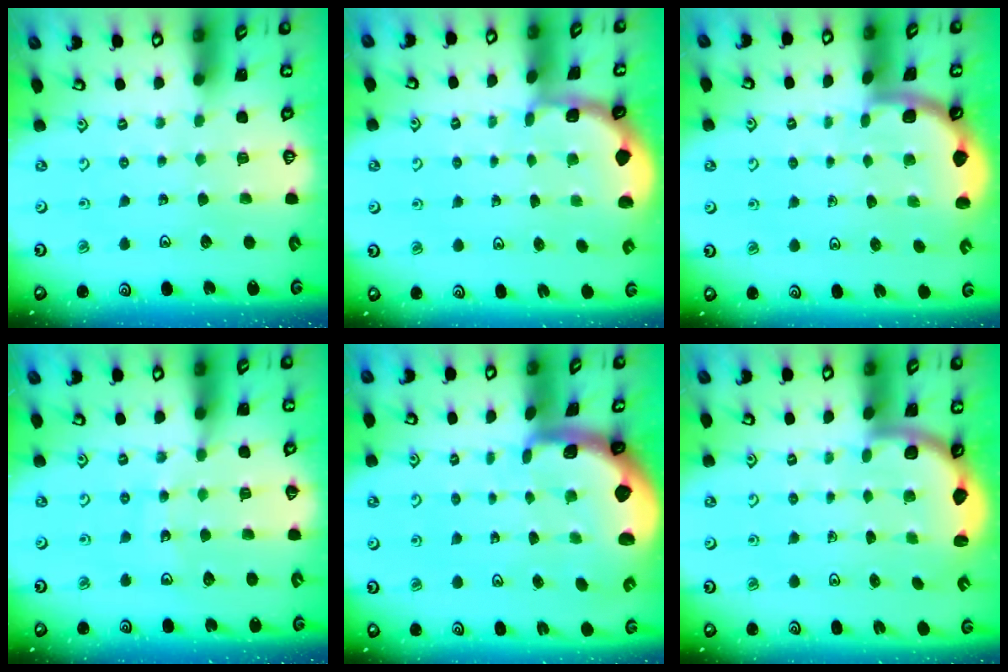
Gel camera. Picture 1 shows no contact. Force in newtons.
{"total": 1.7, "press": 1.7, "slide": 0.4}
{"total": 1.7, "press": 1.7, "slide": 0.1}
{"total": 11.7, "press": 11.2, "slide": 3.5}
{"total": 2.9, "press": 2.9, "slide": 0.5}
{"total": 2.5, "press": 2.4, "slide": 0.7}